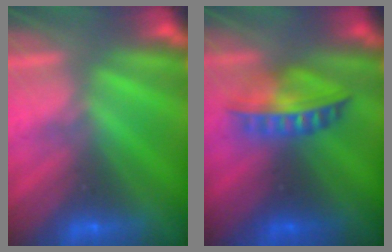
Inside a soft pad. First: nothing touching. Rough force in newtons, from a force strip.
{"total": 5.8}